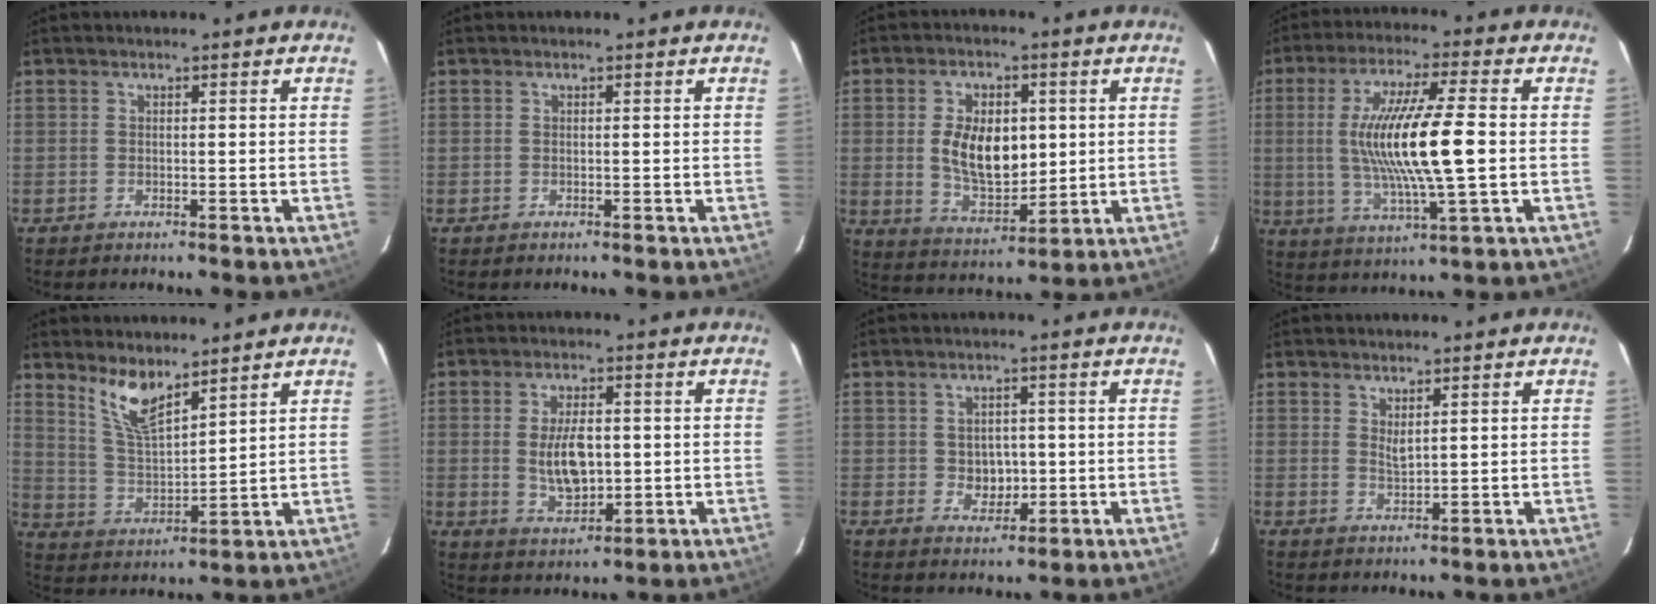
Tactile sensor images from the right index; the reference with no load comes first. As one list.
[{"total": 0.0}, {"total": 11.6, "force": [1.2, 6.5, 9.5], "torque": [-0.181, 0.001, 0.034]}, {"total": 16.2, "force": [0.1, 2.0, 16.1], "torque": [-0.301, -0.009, 0.007]}, {"total": 8.4, "force": [6.3, 2.1, 5.0], "torque": [-0.099, -0.006, 0.132]}, {"total": 8.4, "force": [0.0, 4.2, 7.3], "torque": [-0.137, -0.004, 0.008]}, {"total": 4.3, "force": [-0.2, 3.8, 2.1], "torque": [-0.034, 0.002, 0.004]}, {"total": 2.0, "force": [1.3, 0.5, 1.4], "torque": [-0.025, -0.004, 0.022]}]